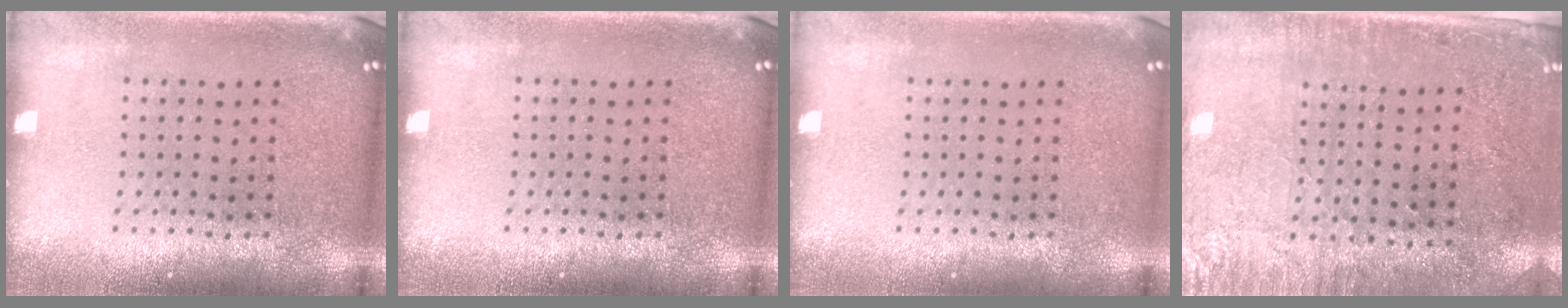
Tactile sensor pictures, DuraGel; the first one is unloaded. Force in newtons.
{"total": 0.0}
{"total": 0.0}
{"total": 2.8, "press": 2.4, "slide": 1.4}